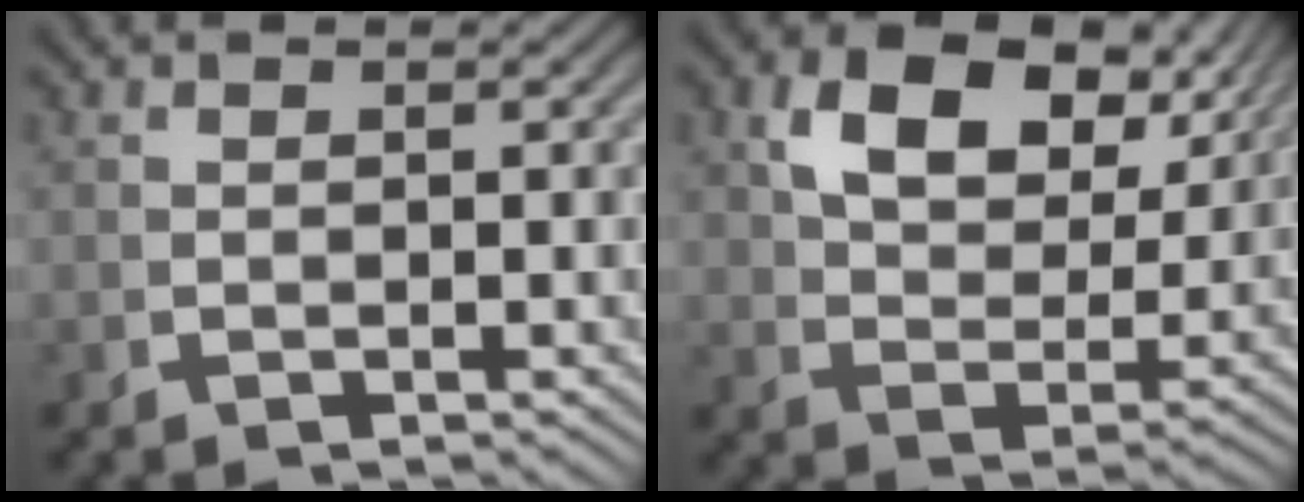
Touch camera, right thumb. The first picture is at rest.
{"total": 8.8, "force": [4.7, 4.4, 5.9], "torque": [-0.097, 0.005, 0.079]}